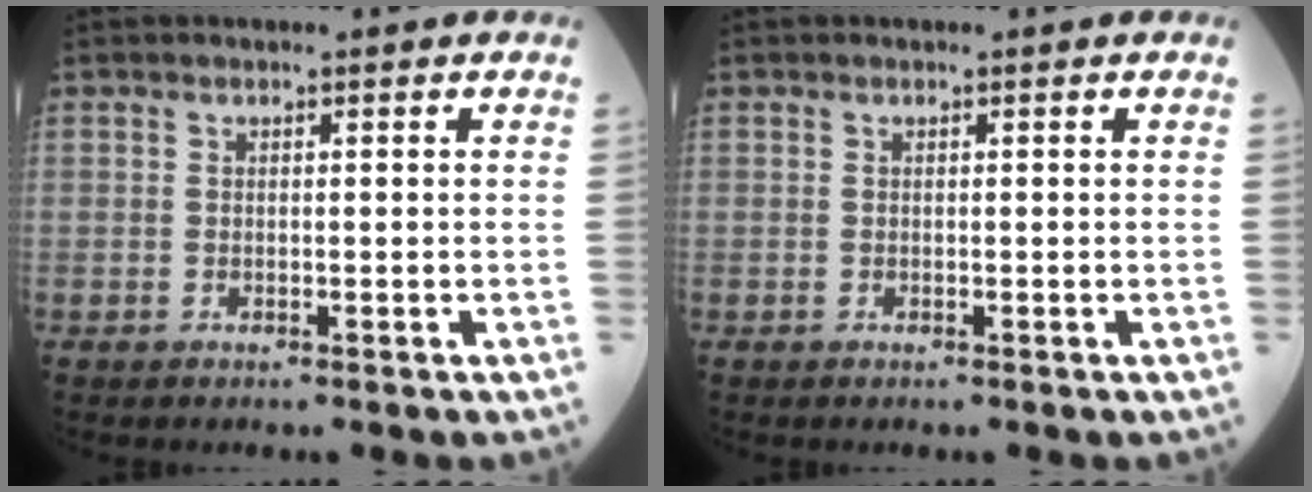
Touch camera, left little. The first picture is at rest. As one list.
[{"total": 0.0}]